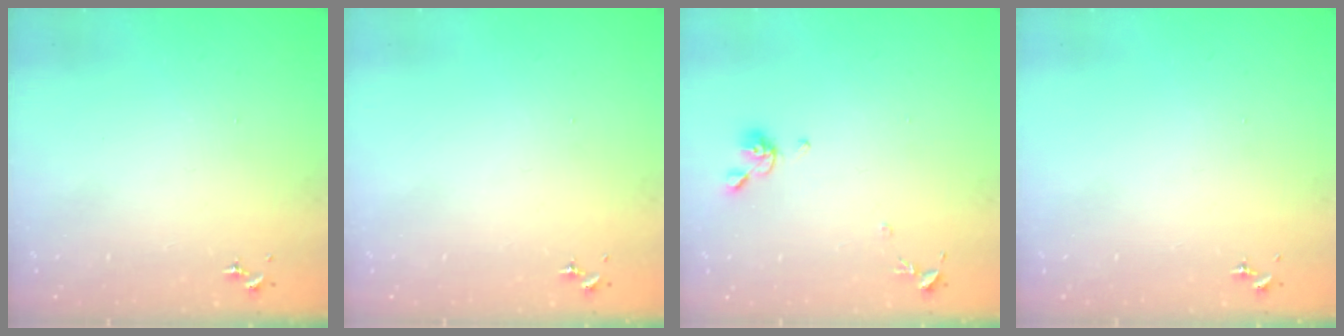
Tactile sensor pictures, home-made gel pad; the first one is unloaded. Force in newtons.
{"total": 0.0}
{"total": 8.6, "press": 8.5, "slide": 1.1}
{"total": 0.0}